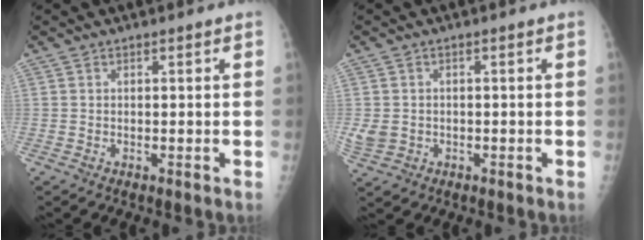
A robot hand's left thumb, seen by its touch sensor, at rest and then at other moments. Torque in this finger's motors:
{"motor_torque": [0.11, 0.58, -0.01, -0.08, 0.12]}